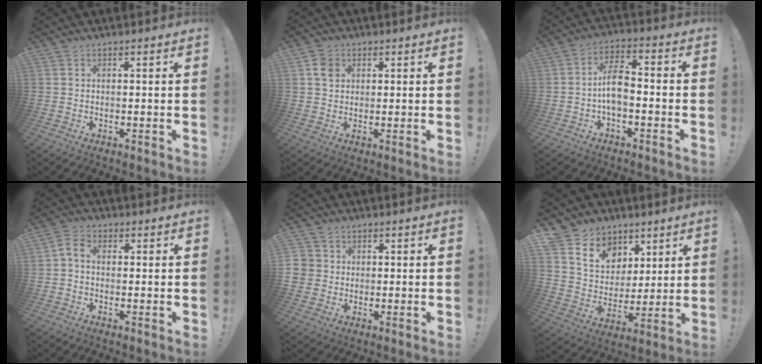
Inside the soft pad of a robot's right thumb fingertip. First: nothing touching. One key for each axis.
{"total": 4.6, "fx": 1.7, "fy": 3.8, "fz": 2.1, "tx": -0.013, "ty": -0.003, "tz": 0.029}
{"total": 8.7, "fx": -1.7, "fy": 4.6, "fz": 7.1, "tx": -0.140, "ty": 0.014, "tz": -0.029}
{"total": 4.9, "fx": 0.4, "fy": 3.5, "fz": 3.5, "tx": -0.071, "ty": 0.011, "tz": 0.009}
{"total": 4.2, "fx": 0.7, "fy": 4.1, "fz": 0.3, "tx": -0.005, "ty": 0.000, "tz": 0.011}
{"total": 11.7, "fx": 6.7, "fy": 9.1, "fz": 3.0, "tx": -0.048, "ty": -0.049, "tz": 0.134}